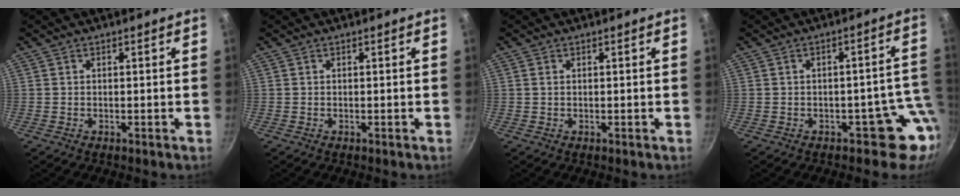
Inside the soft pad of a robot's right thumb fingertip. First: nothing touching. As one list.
[{"total": 0.0}, {"total": 0.8, "force": [0.2, 0.5, 0.5], "torque": [-0.009, 0.001, 0.004]}, {"total": 7.6, "force": [-2.7, 5.7, 4.1], "torque": [0.045, 0.040, -0.026]}]